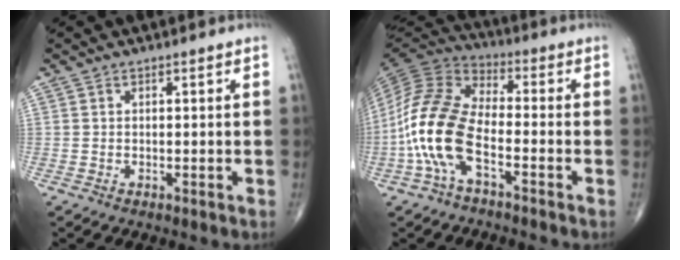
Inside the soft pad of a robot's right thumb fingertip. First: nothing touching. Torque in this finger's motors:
{"motor_torque": [0.18, 1.22, 1.81, -0.56, 0.58]}